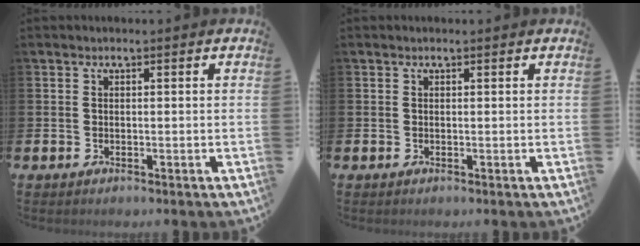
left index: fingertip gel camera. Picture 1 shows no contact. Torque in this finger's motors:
{"motor_torque": [0.08, -1.52, 0.15, -0.01]}